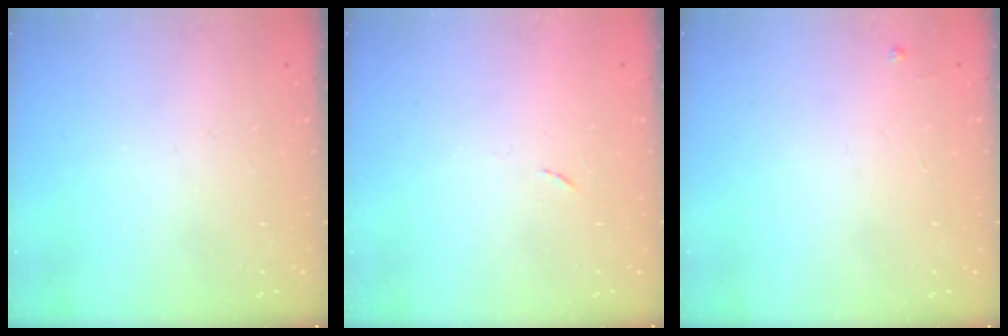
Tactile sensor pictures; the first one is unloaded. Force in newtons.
{"total": 3.5, "press": 3.3, "slide": 1.2}
{"total": 2.4, "press": 2.4, "slide": 0.4}